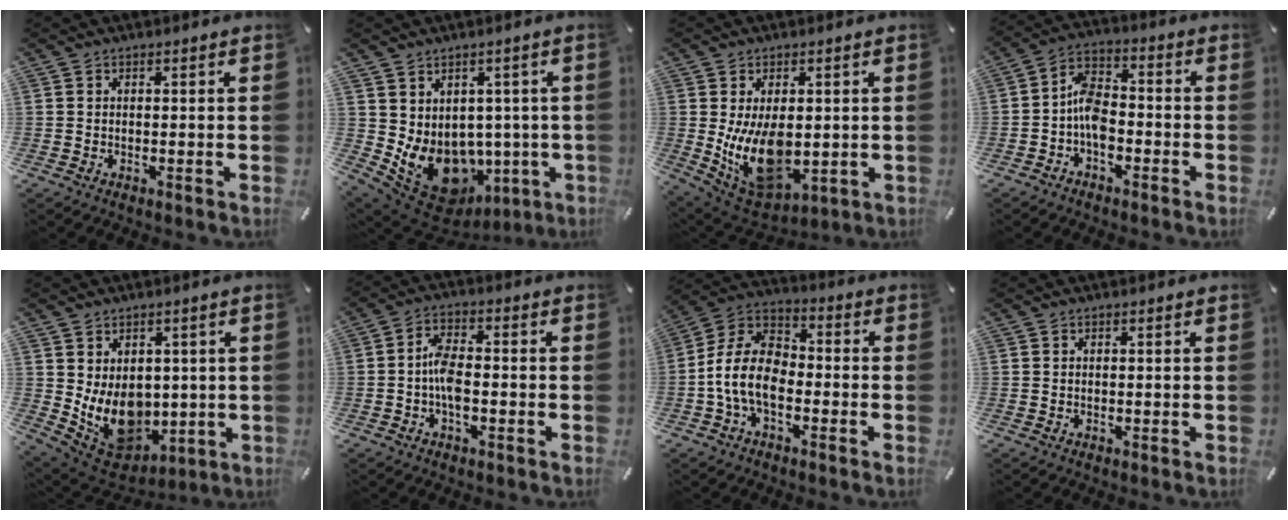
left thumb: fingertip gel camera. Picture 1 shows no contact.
{"total": 11.2, "force": [-2.5, 9.6, 5.1], "torque": [-0.069, -0.017, -0.027]}
{"total": 13.8, "force": [0.0, 8.7, 10.6], "torque": [-0.208, -0.020, 0.003]}
{"total": 7.5, "force": [-2.9, 4.8, 5.0], "torque": [-0.107, 0.021, -0.055]}
{"total": 11.8, "force": [0.3, 9.7, 6.6], "torque": [-0.122, -0.027, 0.017]}
{"total": 6.0, "force": [-1.7, 2.8, 5.1], "torque": [-0.104, 0.008, -0.033]}
{"total": 11.5, "force": [-4.7, 6.9, 7.9], "torque": [-0.176, 0.019, -0.091]}
{"total": 0.0}